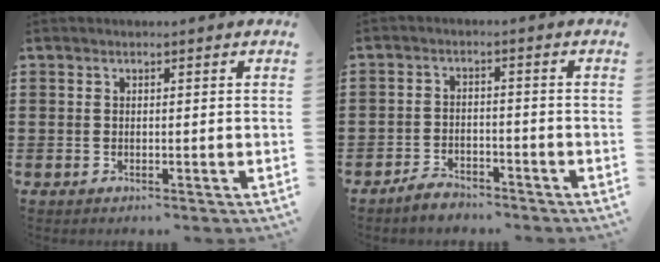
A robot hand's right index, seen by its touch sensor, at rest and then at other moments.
{"total": 3.0, "force": [-2.9, 0.5, 0.4], "torque": [-0.013, 0.004, -0.058]}